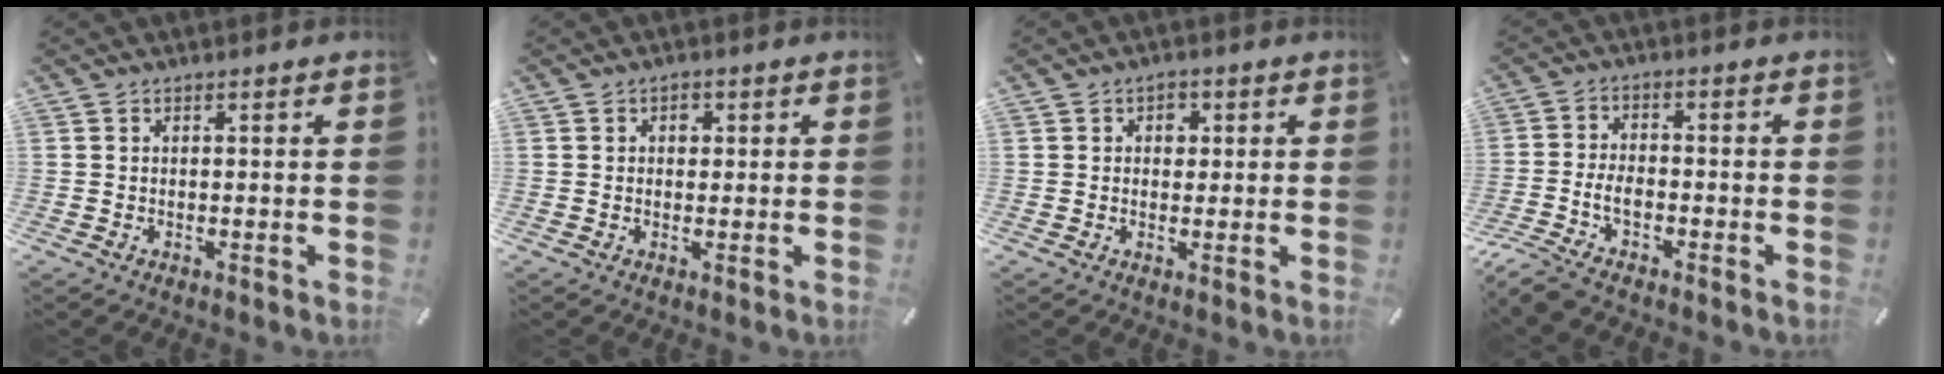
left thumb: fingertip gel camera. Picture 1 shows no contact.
{"total": 1.7, "force": [0.3, 1.5, 0.8], "torque": [0.005, -0.001, -0.002]}
{"total": 2.8, "force": [0.5, 2.3, 1.4], "torque": [-0.008, -0.001, 0.000]}
{"total": 5.8, "force": [-3.5, 2.7, 3.7], "torque": [-0.088, 0.009, -0.070]}